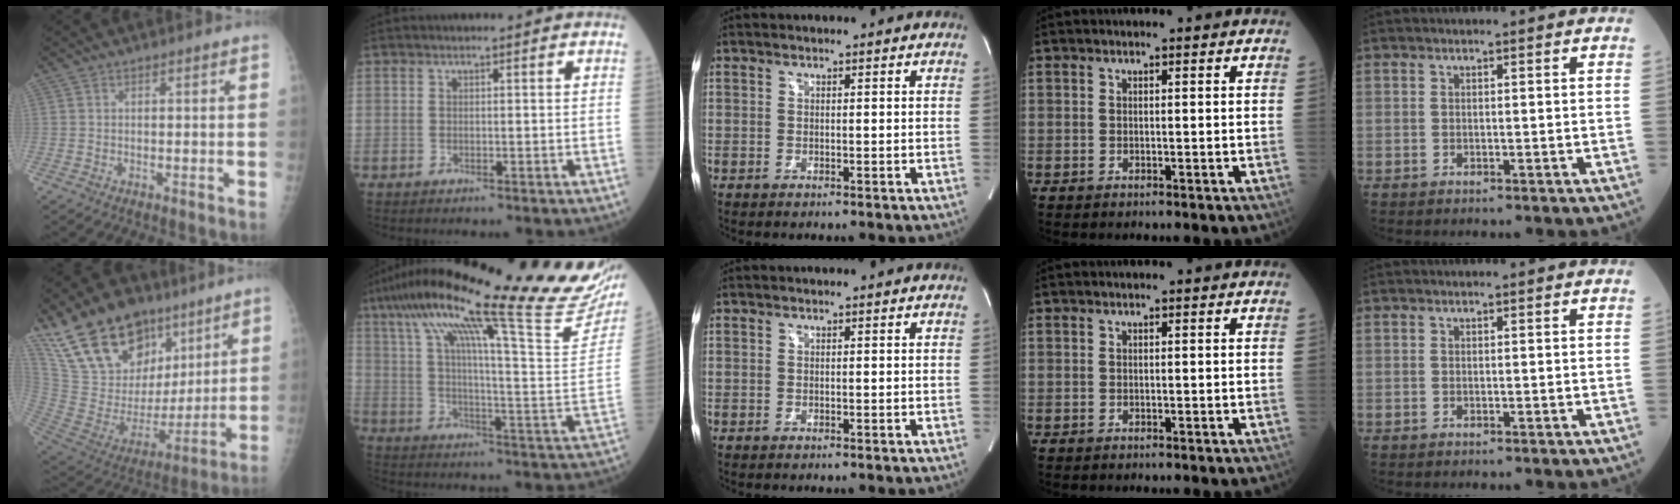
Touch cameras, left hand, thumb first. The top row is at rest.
{"thumb": {"total": 25.2, "force": [15.6, 14.8, 13.2], "torque": [-0.196, -0.032, 0.288]}, "index": {"total": 34.5, "force": [26.9, 2.5, 21.4], "torque": [-0.288, -0.025, 0.359]}}